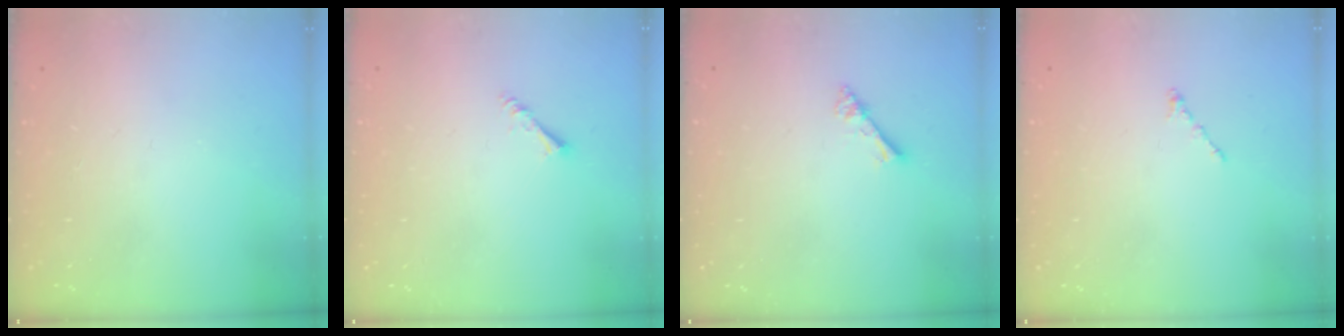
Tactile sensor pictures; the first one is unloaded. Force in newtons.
{"total": 1.8, "press": 1.8, "slide": 0.1}
{"total": 1.8, "press": 1.8, "slide": 0.1}
{"total": 0.0}